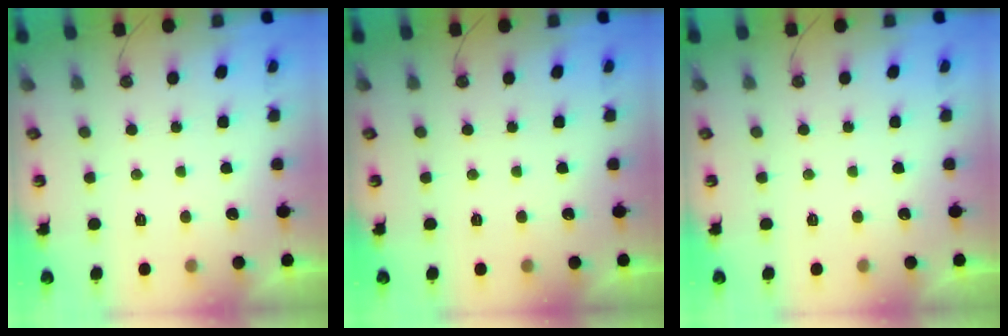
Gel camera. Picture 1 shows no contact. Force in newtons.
{"total": 0.0}
{"total": 0.0}